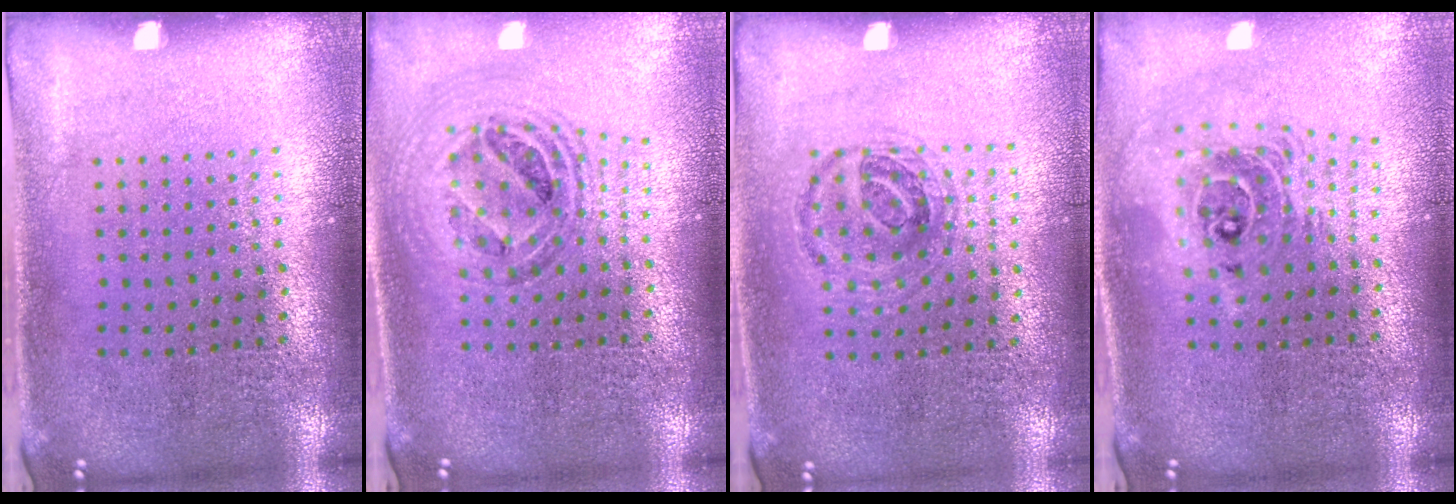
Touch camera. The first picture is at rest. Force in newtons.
{"total": 1.0, "press": 1.0, "slide": 0.2}
{"total": 0.9, "press": 0.9, "slide": 0.2}
{"total": 2.0, "press": 1.6, "slide": 1.3}